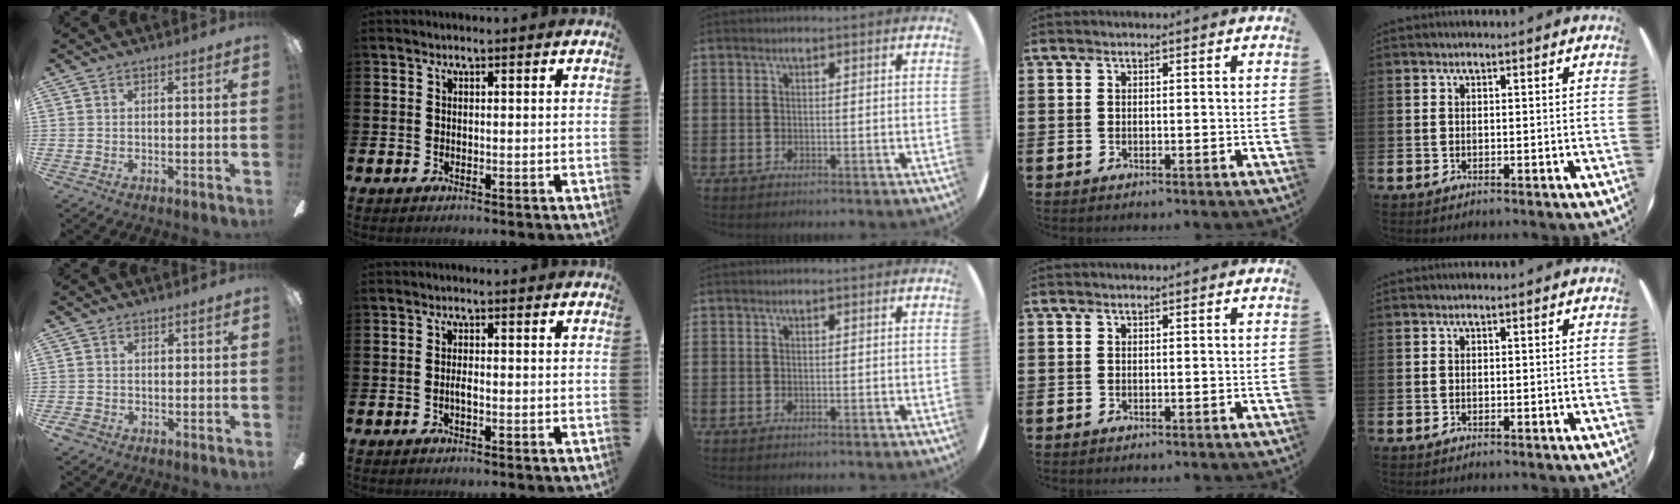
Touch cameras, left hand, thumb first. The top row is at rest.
{"thumb": {"total": 1.8, "force": [-0.3, 1.7, 0.5], "torque": [-0.007, 0.005, -0.006]}, "index": {"total": 0.9, "force": [-0.3, 0.2, 0.9], "torque": [-0.024, 0.002, -0.004]}}